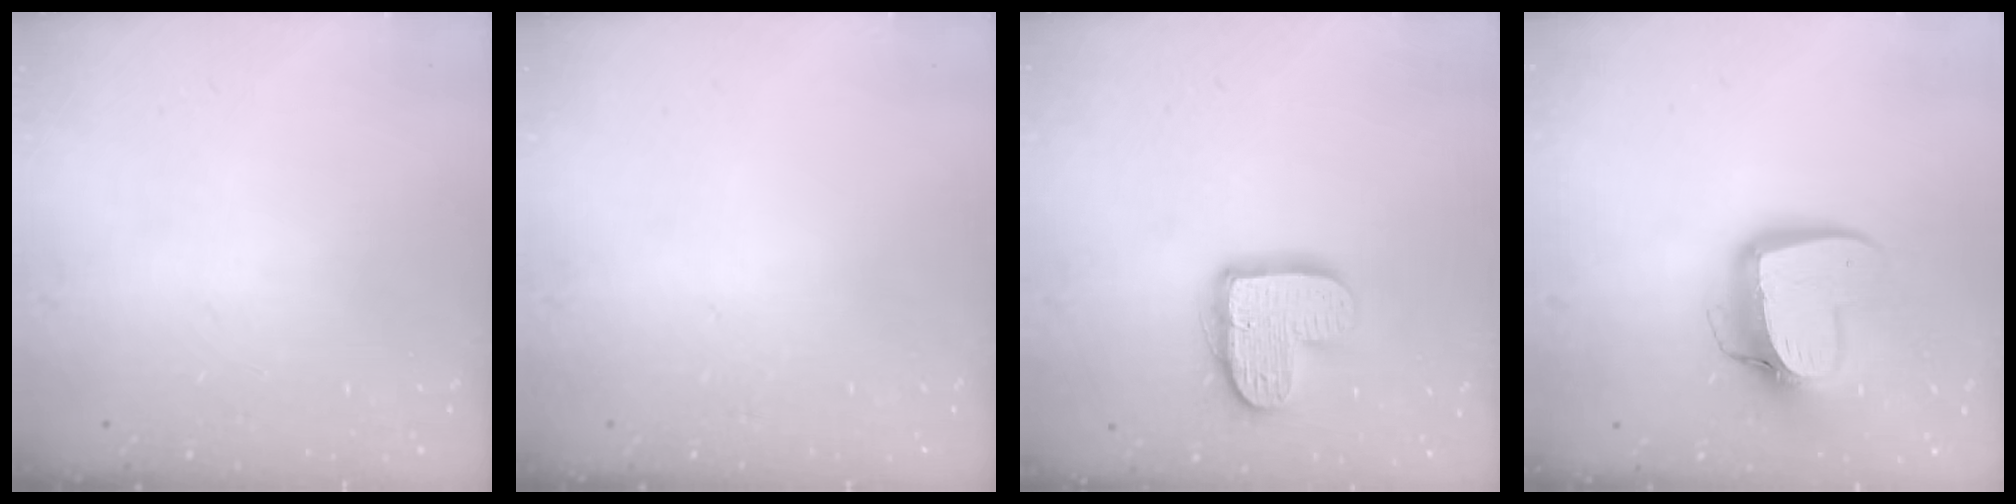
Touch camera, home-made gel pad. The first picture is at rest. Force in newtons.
{"total": 0.0}
{"total": 13.0, "press": 13.0, "slide": 0.8}
{"total": 14.4, "press": 14.3, "slide": 1.3}